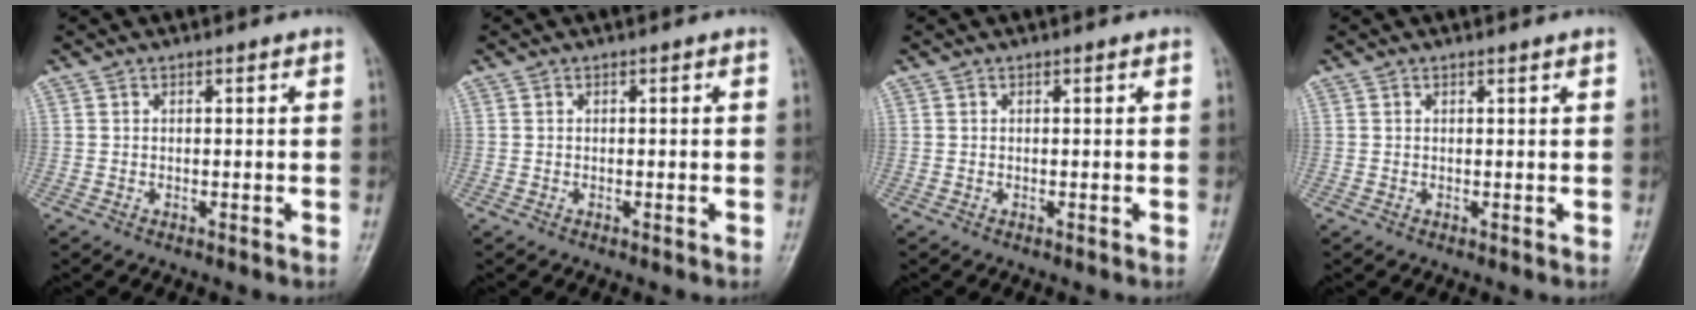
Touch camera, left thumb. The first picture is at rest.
{"total": 0.0}
{"total": 0.0}
{"total": 0.7, "force": [0.6, -0.1, 0.3], "torque": [-0.012, -0.003, 0.011]}